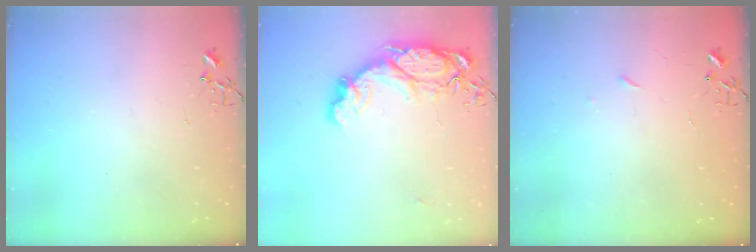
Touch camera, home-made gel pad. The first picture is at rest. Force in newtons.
{"total": 16.0, "press": 16.0, "slide": 1.3}
{"total": 2.6, "press": 2.5, "slide": 0.4}